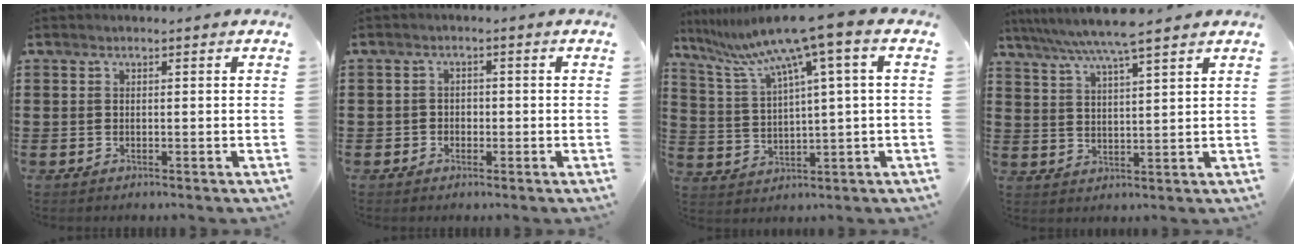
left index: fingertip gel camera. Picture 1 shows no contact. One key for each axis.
{"total": 1.5, "fx": -0.6, "fy": 1.4, "fz": 0.3, "tx": -0.010, "ty": 0.003, "tz": -0.015}
{"total": 9.1, "fx": 6.0, "fy": -0.6, "fz": 6.9, "tx": -0.161, "ty": -0.039, "tz": 0.094}
{"total": 6.6, "fx": 5.7, "fy": -0.5, "fz": 3.4, "tx": -0.083, "ty": -0.023, "tz": 0.098}